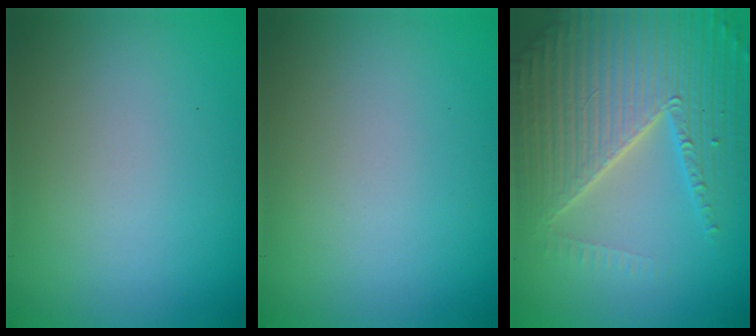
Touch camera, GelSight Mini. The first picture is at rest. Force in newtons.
{"total": 0.0}
{"total": 7.1, "press": 6.9, "slide": 1.7}